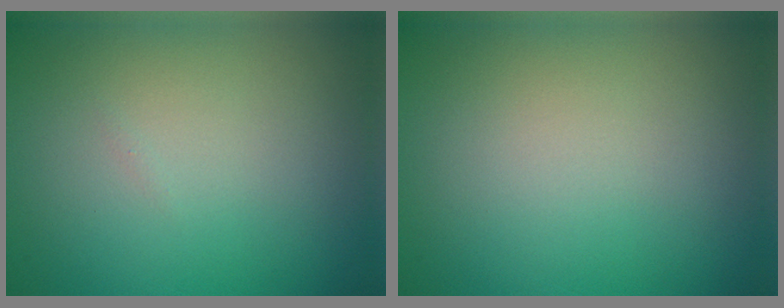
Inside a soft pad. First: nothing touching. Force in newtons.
{"total": 0.0}